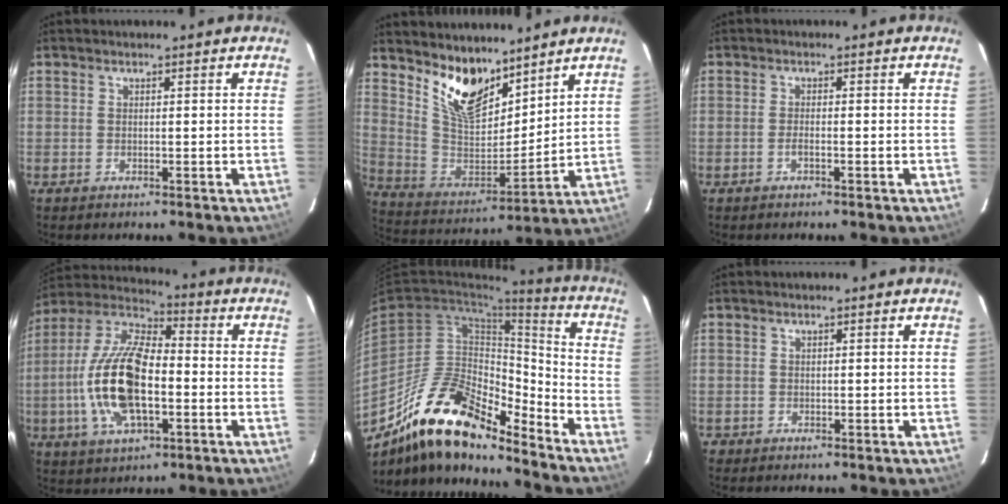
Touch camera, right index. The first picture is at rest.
{"total": 13.4, "force": [9.8, 6.1, 6.9], "torque": [-0.136, -0.006, 0.193]}
{"total": 1.3, "force": [-0.8, 0.2, 1.0], "torque": [-0.023, 0.001, -0.016]}
{"total": 18.6, "force": [-3.5, 8.2, 16.3], "torque": [-0.338, 0.001, -0.071]}
{"total": 20.5, "force": [-16.1, 6.7, 10.8], "torque": [-0.191, 0.013, -0.287]}
{"total": 0.9, "force": [-0.3, 0.9, -0.1], "torque": [0.001, 0.003, -0.002]}